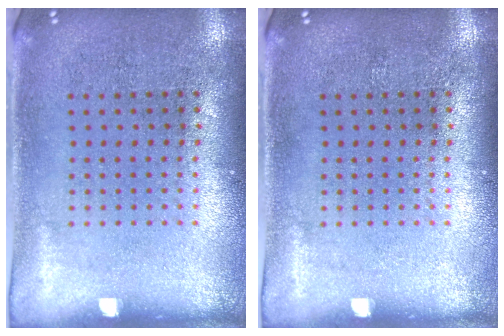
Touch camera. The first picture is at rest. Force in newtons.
{"total": 0.0}